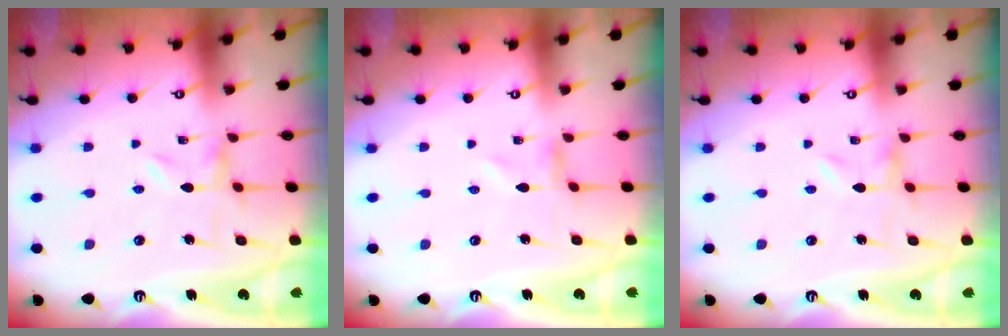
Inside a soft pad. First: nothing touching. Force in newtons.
{"total": 0.0}
{"total": 0.0}